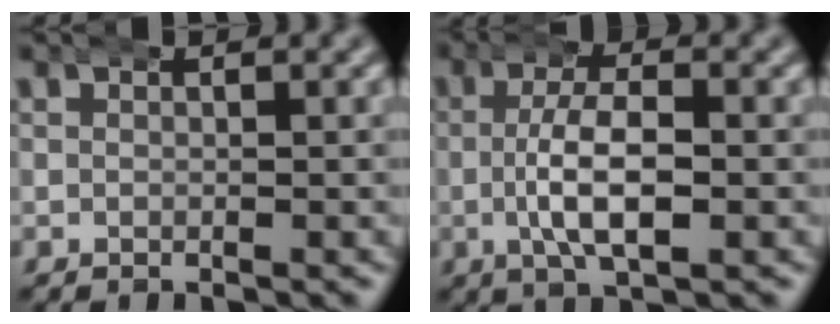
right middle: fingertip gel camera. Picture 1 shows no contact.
{"total": 4.6, "force": [0.4, 1.6, 4.3], "torque": [-0.062, 0.009, 0.003]}